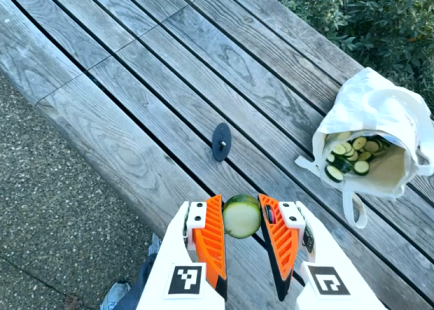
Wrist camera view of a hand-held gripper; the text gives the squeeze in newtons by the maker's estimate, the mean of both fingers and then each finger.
{"total": 9.1, "left": 9.9, "right": 8.3}